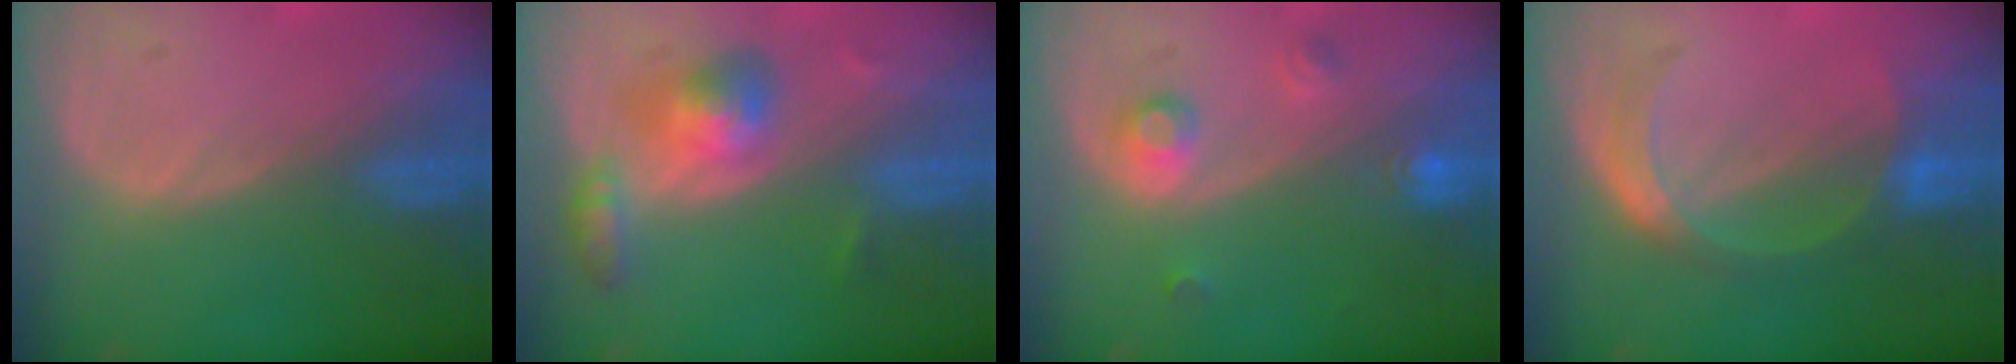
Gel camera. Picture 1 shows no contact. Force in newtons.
{"total": 5.4, "press": 5.3, "slide": 1.4}
{"total": 3.5, "press": 3.2, "slide": 1.4}
{"total": 5.4, "press": 5.2, "slide": 1.3}